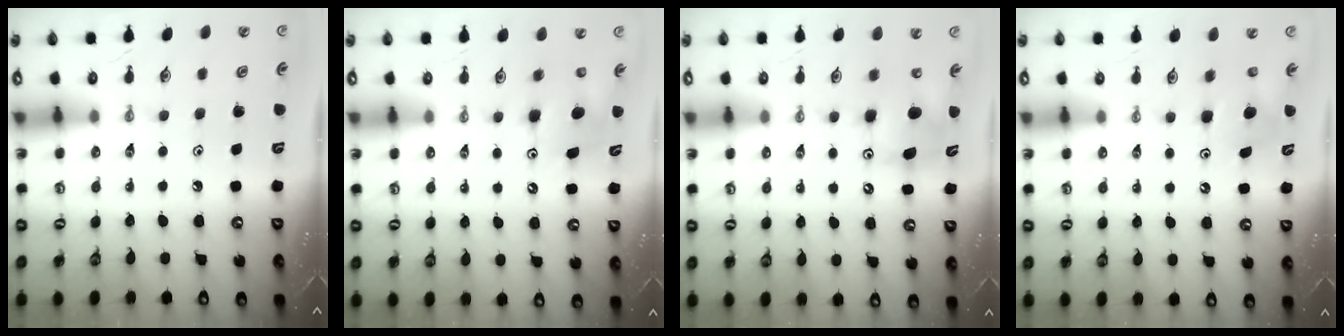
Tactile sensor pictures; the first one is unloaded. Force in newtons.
{"total": 8.5, "press": 8.4, "slide": 1.0}
{"total": 8.9, "press": 8.7, "slide": 1.8}
{"total": 6.8, "press": 6.8, "slide": 0.4}